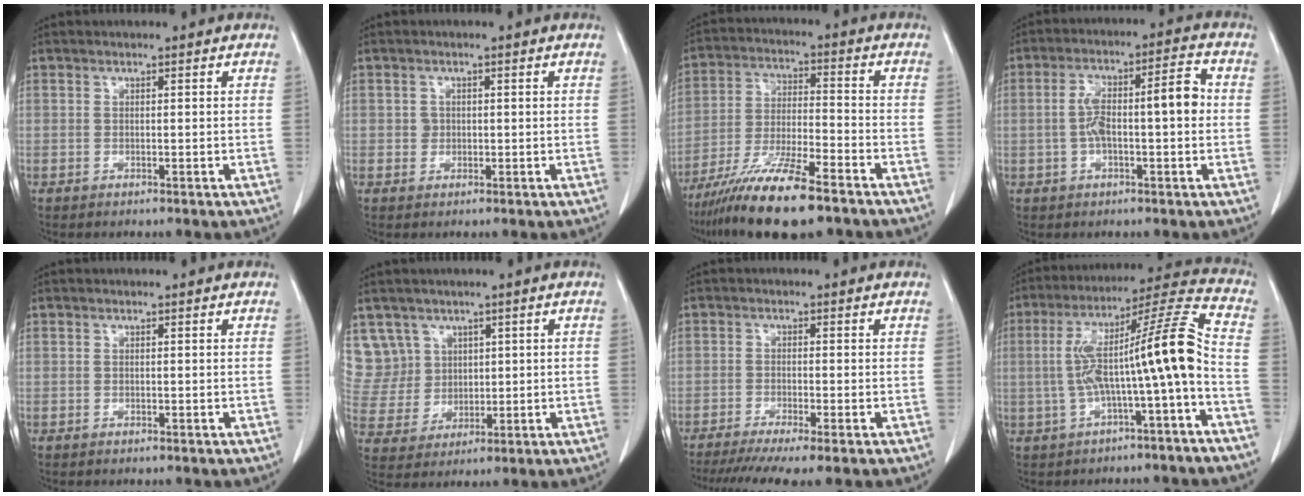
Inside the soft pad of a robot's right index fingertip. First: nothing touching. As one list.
[{"total": 1.3, "force": [0.0, 1.2, 0.3], "torque": [-0.008, 0.004, 0.003]}, {"total": 14.7, "force": [-10.4, 1.8, 10.2], "torque": [-0.204, -0.037, -0.185]}, {"total": 9.2, "force": [-0.4, 2.2, 9.0], "torque": [-0.161, 0.039, -0.004]}, {"total": 0.0}, {"total": 7.9, "force": [3.9, 6.9, -0.2], "torque": [-0.003, 0.026, 0.095]}, {"total": 10.0, "force": [-7.9, -0.1, 6.0], "torque": [-0.083, -0.019, -0.120]}, {"total": 13.9, "force": [-2.6, 0.1, 13.7], "torque": [-0.232, 0.044, -0.041]}]